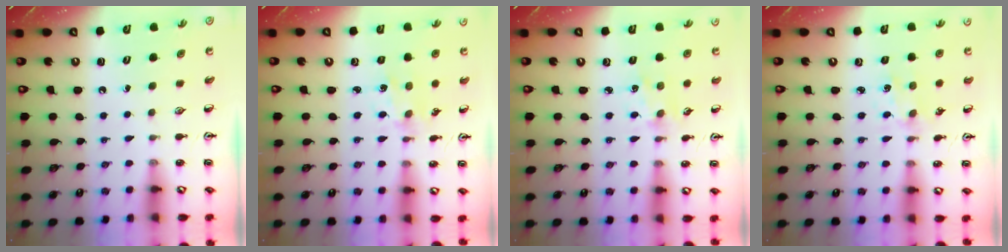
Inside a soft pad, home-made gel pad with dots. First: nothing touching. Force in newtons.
{"total": 1.5, "press": 1.5, "slide": 0.1}
{"total": 1.1, "press": 1.1, "slide": 0.1}
{"total": 0.9, "press": 0.8, "slide": 0.2}